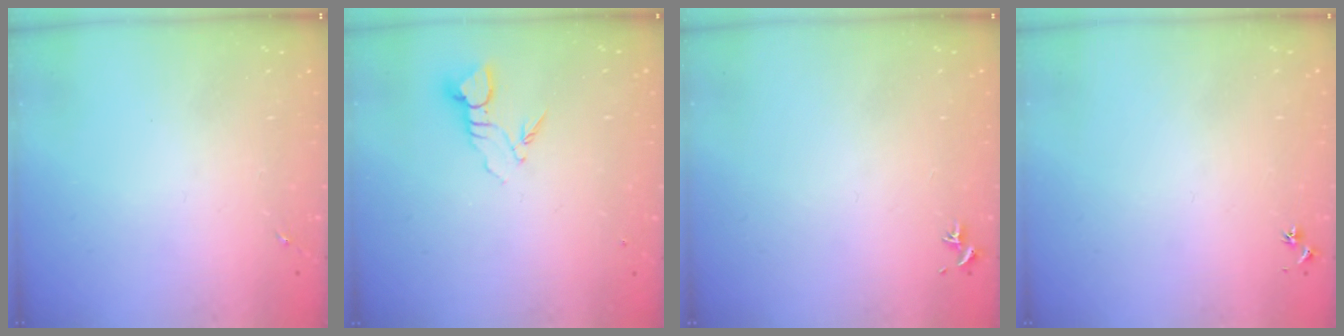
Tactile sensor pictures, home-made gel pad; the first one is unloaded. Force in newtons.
{"total": 3.8, "press": 3.8, "slide": 0.2}
{"total": 0.8, "press": 0.7, "slide": 0.3}
{"total": 3.0, "press": 2.9, "slide": 0.3}